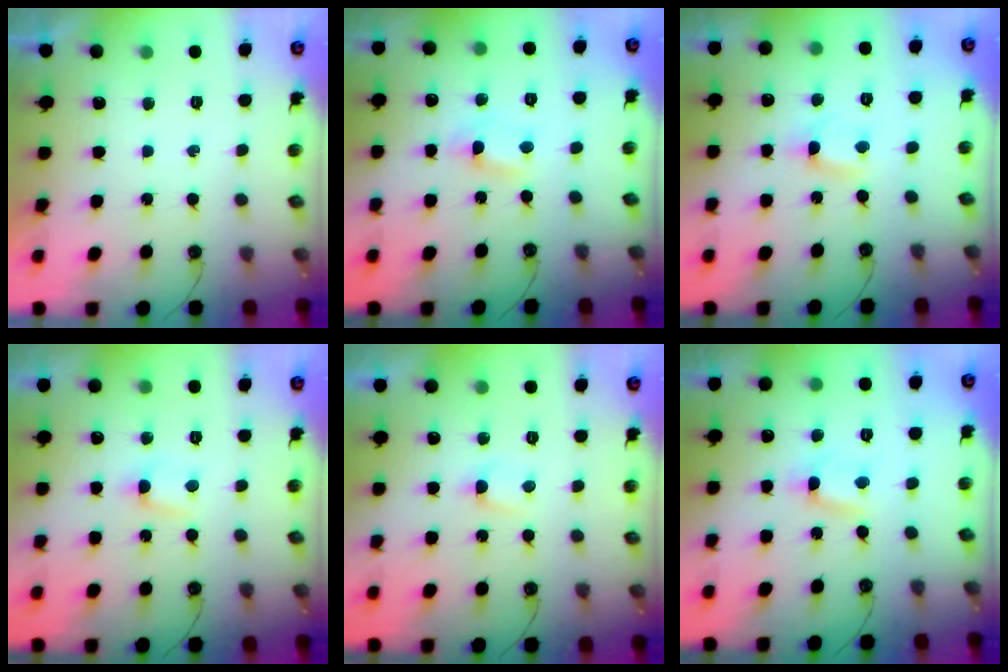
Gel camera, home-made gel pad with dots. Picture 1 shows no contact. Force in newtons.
{"total": 1.6, "press": 1.5, "slide": 0.2}
{"total": 0.6, "press": 0.3, "slide": 0.5}
{"total": 3.6, "press": 3.5, "slide": 0.4}
{"total": 3.0, "press": 3.0, "slide": 0.3}
{"total": 1.6, "press": 1.5, "slide": 0.6}